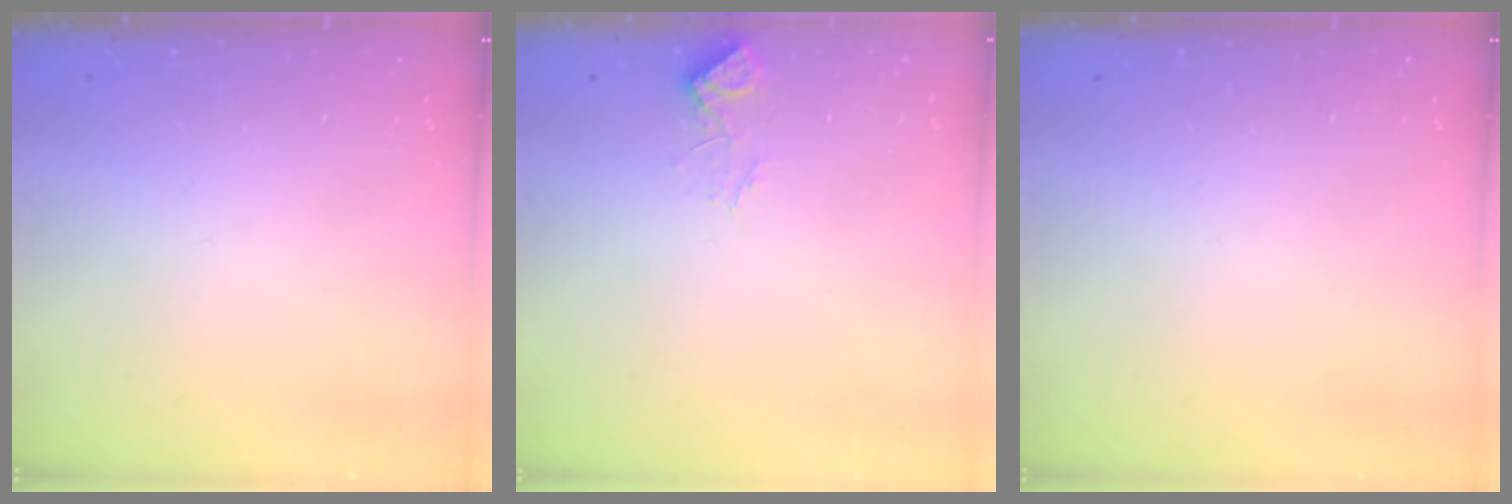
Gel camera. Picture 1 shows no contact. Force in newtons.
{"total": 3.2, "press": 3.2, "slide": 0.5}
{"total": 0.0}